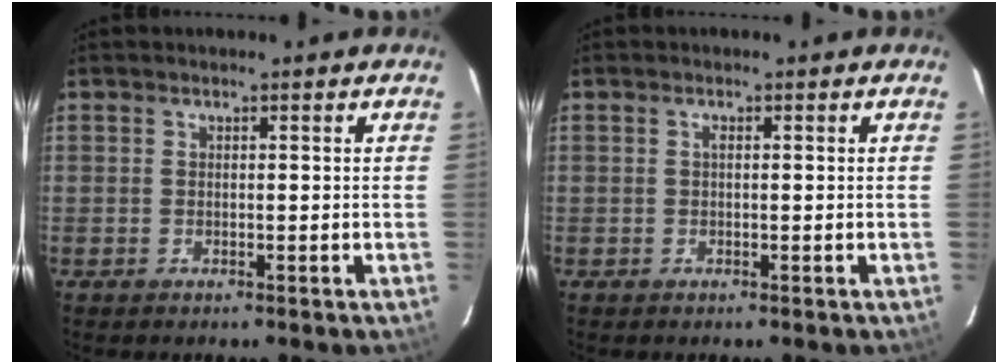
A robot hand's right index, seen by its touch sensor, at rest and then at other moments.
{"total": 0.5, "force": [0.1, 0.2, 0.5], "torque": [-0.010, 0.004, -0.001]}